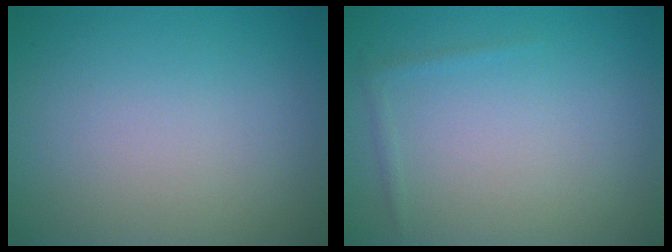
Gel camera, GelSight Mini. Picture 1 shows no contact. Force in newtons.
{"total": 0.6, "press": 0.6, "slide": 0.1}